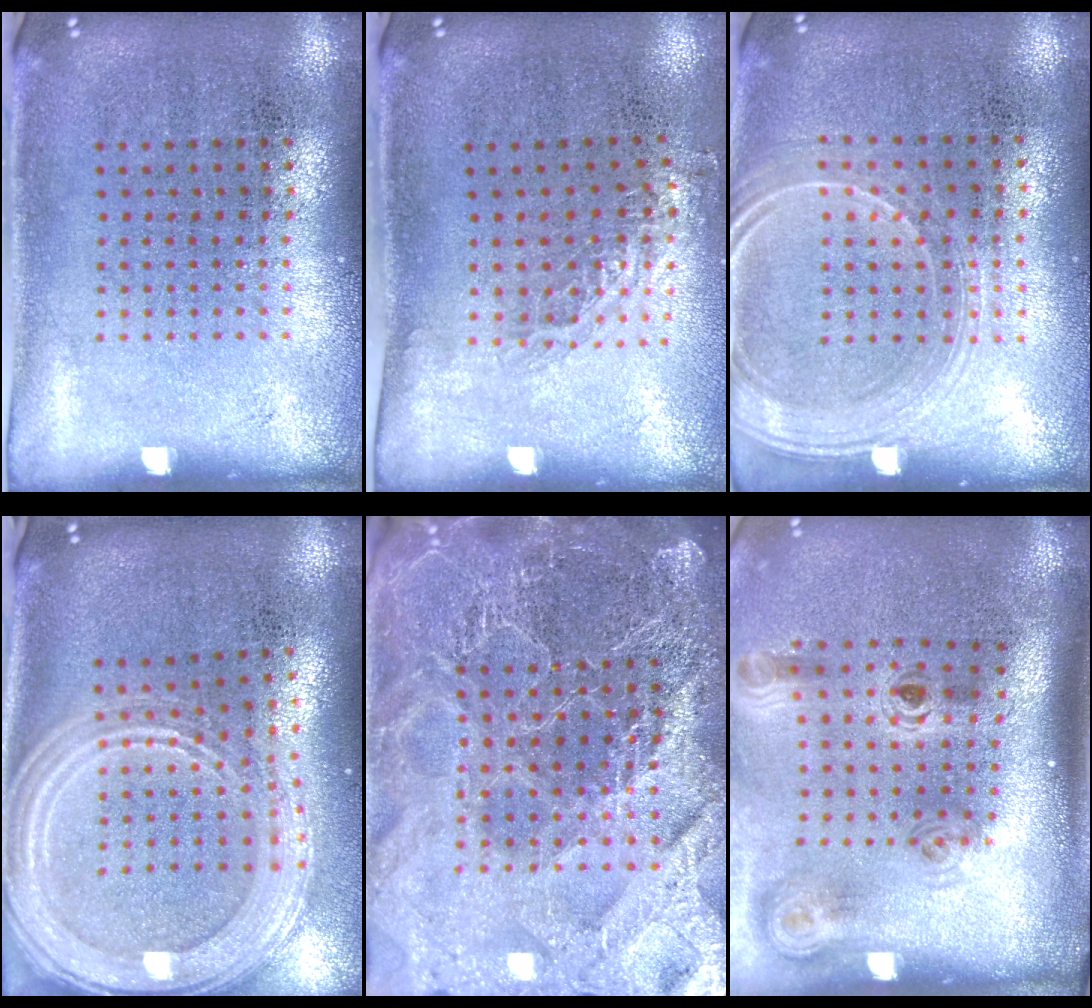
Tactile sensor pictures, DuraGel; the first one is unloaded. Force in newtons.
{"total": 0.8, "press": 0.8, "slide": 0.3}
{"total": 1.8, "press": 1.6, "slide": 0.7}
{"total": 3.0, "press": 2.5, "slide": 1.6}
{"total": 5.9, "press": 5.2, "slide": 2.8}
{"total": 1.8, "press": 1.3, "slide": 1.3}